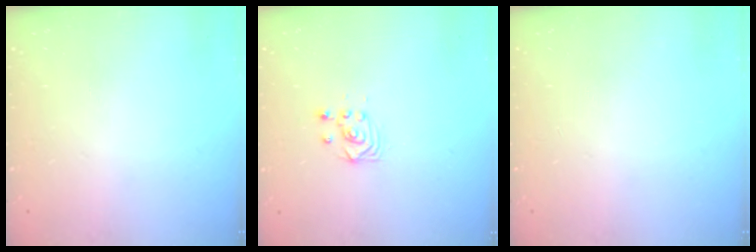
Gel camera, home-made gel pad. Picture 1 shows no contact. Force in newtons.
{"total": 3.4, "press": 3.3, "slide": 0.3}
{"total": 0.0}